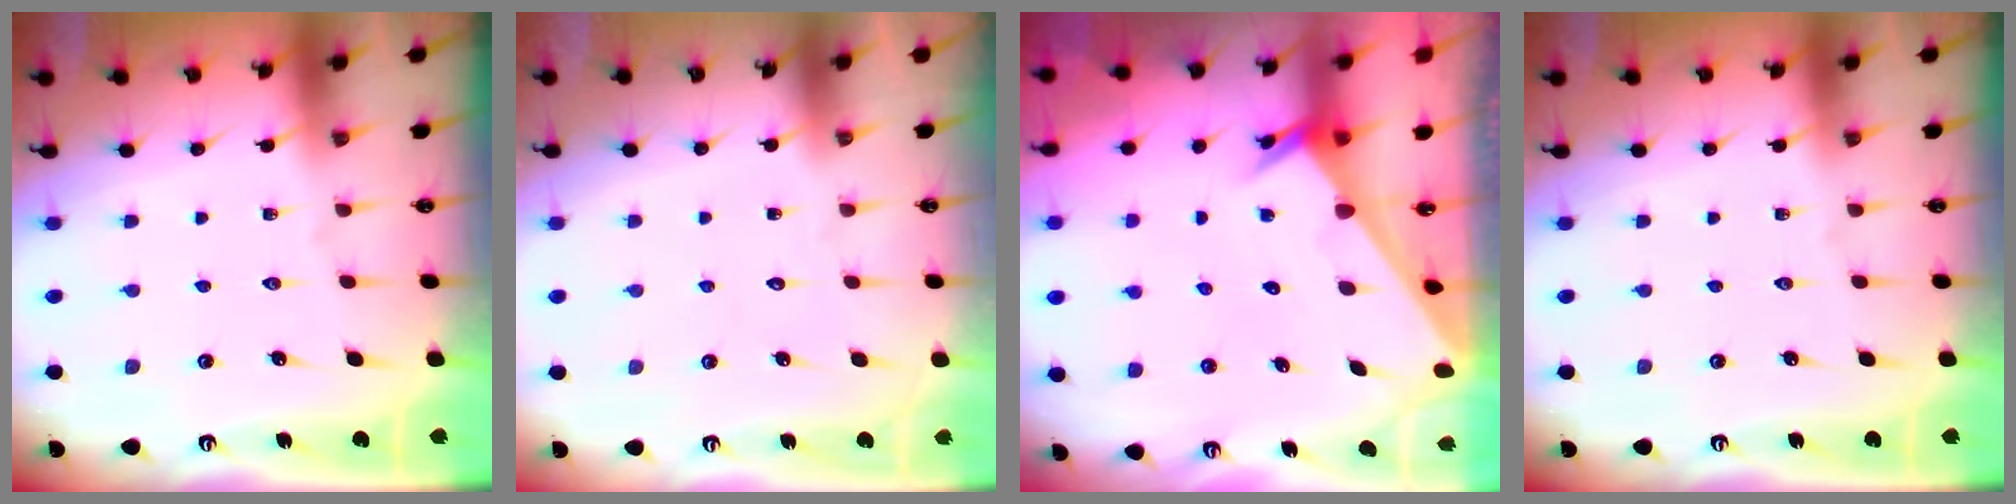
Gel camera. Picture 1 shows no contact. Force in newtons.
{"total": 1.7, "press": 1.7, "slide": 0.1}
{"total": 2.0, "press": 2.0, "slide": 0.1}
{"total": 0.0}